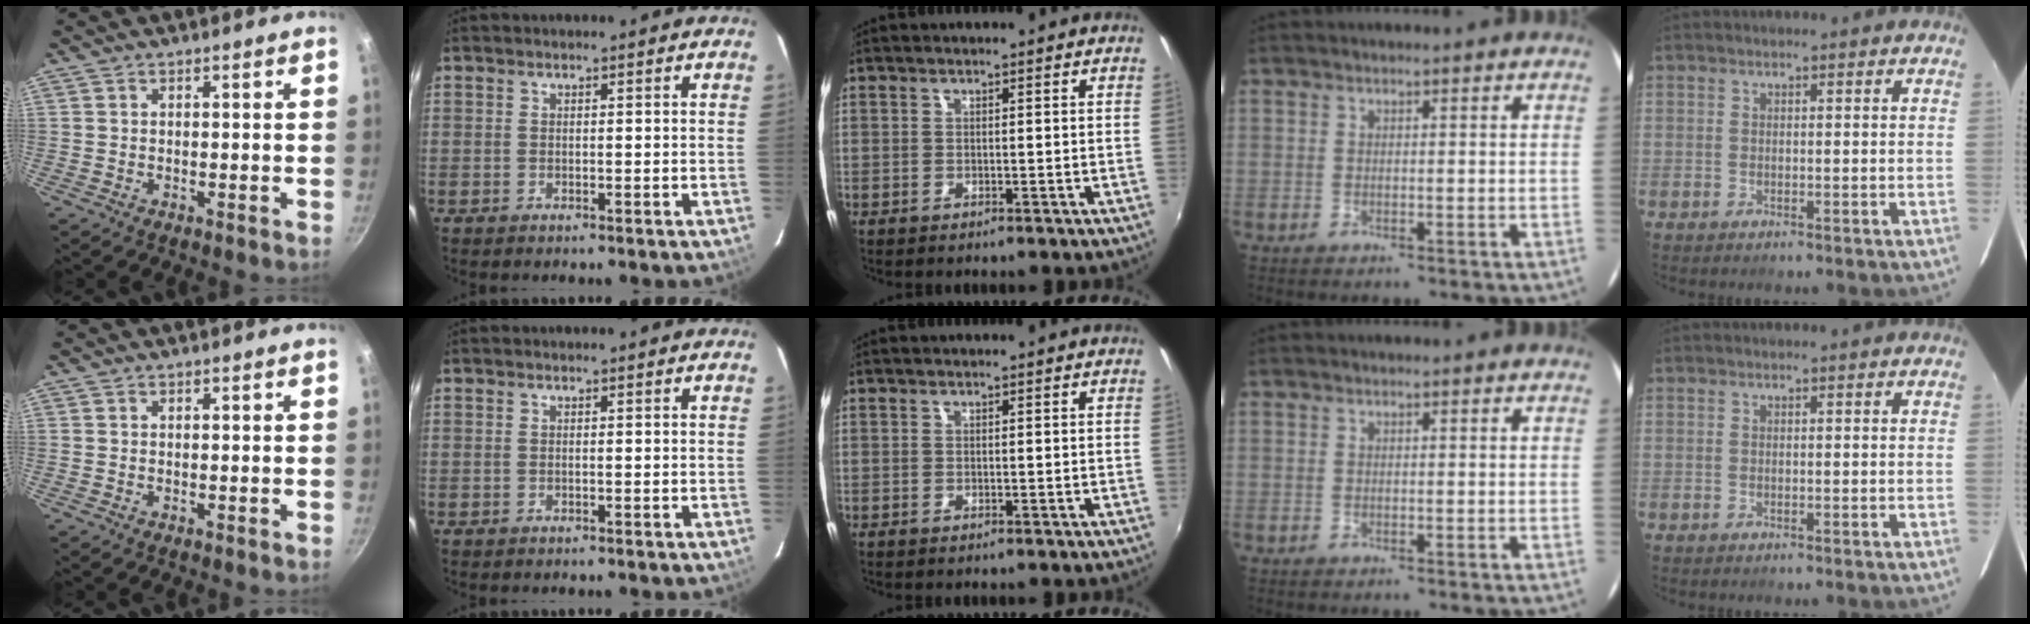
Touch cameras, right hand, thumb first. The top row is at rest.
{}